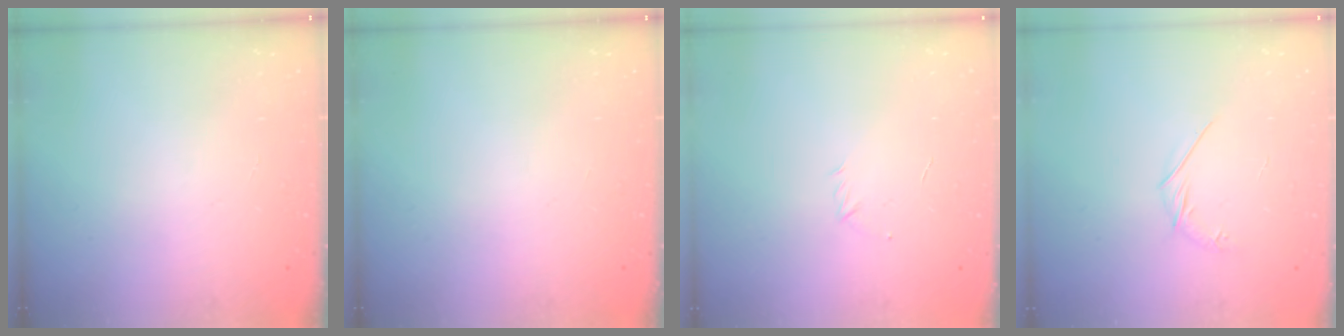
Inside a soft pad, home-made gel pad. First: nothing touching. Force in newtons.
{"total": 0.0}
{"total": 2.9, "press": 2.8, "slide": 0.7}
{"total": 3.3, "press": 3.2, "slide": 0.7}